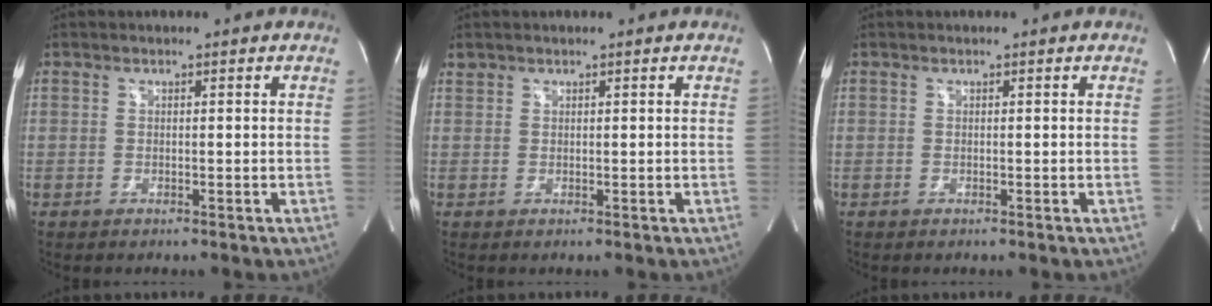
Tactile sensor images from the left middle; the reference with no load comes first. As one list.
[{"total": 0.8, "force": [0.7, 0.3, 0.0], "torque": [-0.003, 0.010, 0.015]}, {"total": 0.0}]